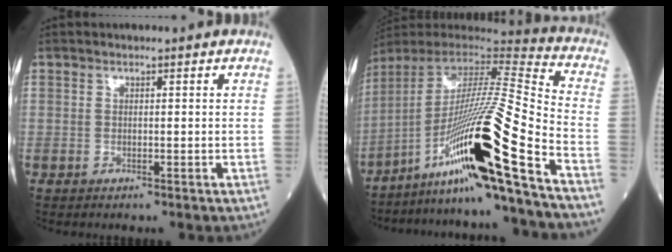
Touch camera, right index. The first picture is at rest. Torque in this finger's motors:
{"motor_torque": [1.85, -0.29, 1.05, 0.21]}